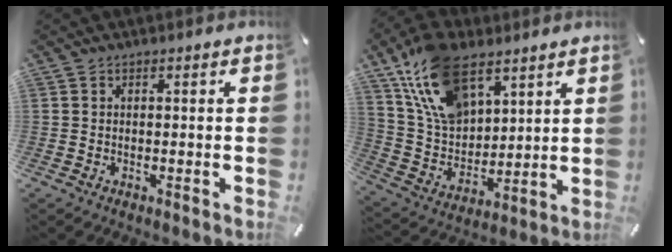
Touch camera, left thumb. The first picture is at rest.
{"total": 18.1, "force": [10.5, 10.8, 9.9], "torque": [-0.234, -0.044, 0.193]}